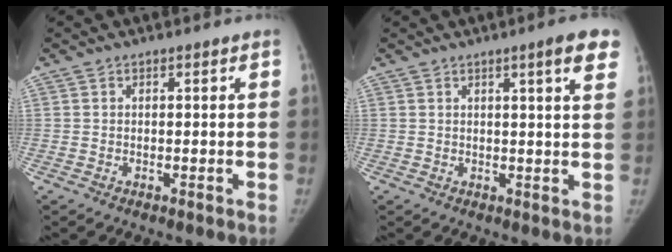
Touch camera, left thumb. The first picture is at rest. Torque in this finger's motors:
{"motor_torque": [-0.07, 0.15, 0.39, 0.47, -0.01]}